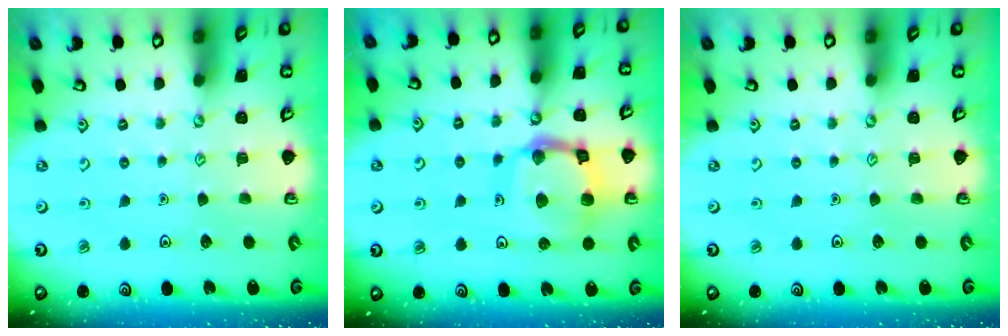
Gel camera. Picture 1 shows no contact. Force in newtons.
{"total": 14.6, "press": 14.5, "slide": 1.6}
{"total": 0.0}